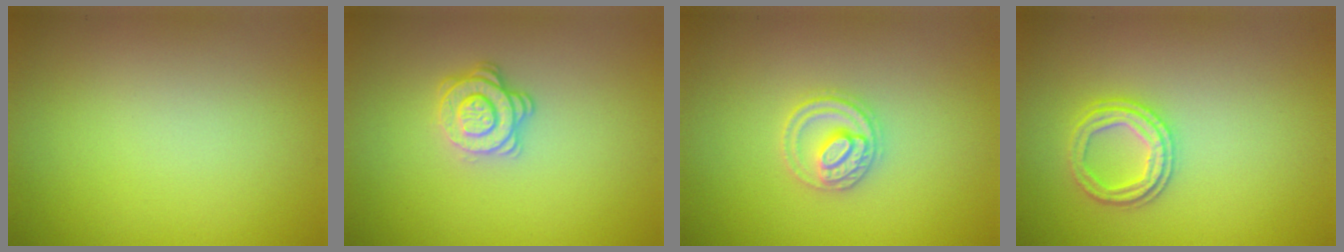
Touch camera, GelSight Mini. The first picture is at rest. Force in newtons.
{"total": 2.8, "press": 2.5, "slide": 1.3}
{"total": 2.8, "press": 2.8, "slide": 0.3}
{"total": 2.5, "press": 2.4, "slide": 0.6}